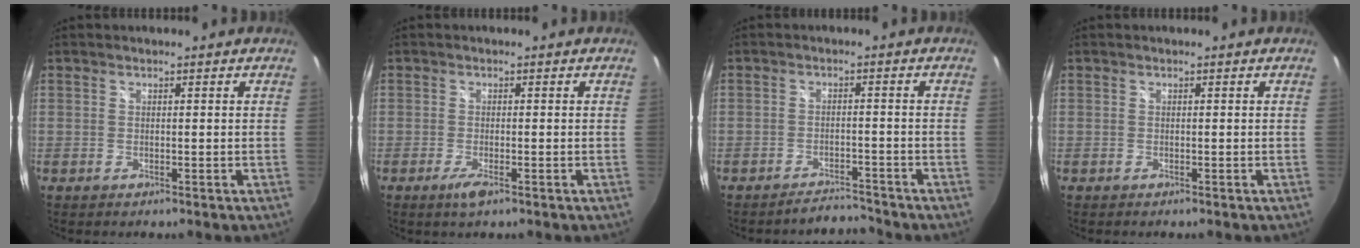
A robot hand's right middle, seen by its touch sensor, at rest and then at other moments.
{"total": 2.6, "force": [-1.5, 0.4, 2.1], "torque": [-0.043, -0.010, -0.027]}
{"total": 3.8, "force": [-3.8, 0.4, 0.0], "torque": [-0.011, 0.002, -0.060]}
{"total": 0.0}